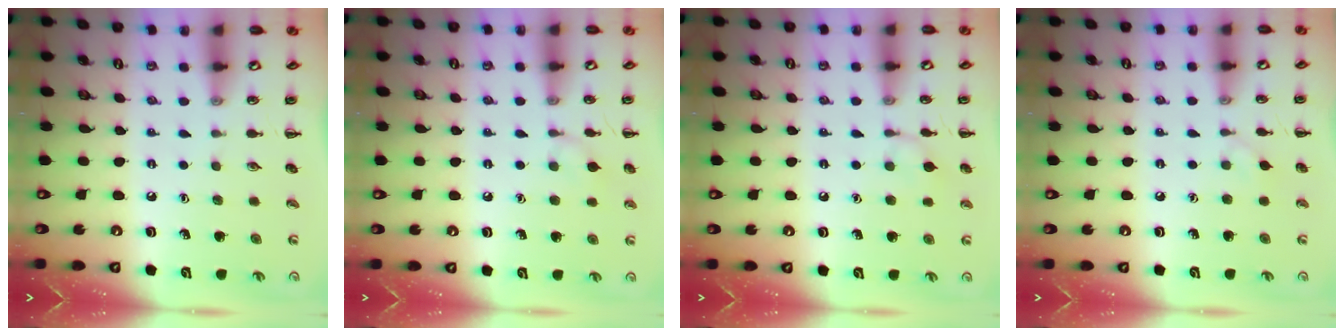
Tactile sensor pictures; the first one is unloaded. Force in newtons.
{"total": 6.0, "press": 5.6, "slide": 2.0}
{"total": 6.3, "press": 6.1, "slide": 1.4}
{"total": 3.6, "press": 3.5, "slide": 1.0}